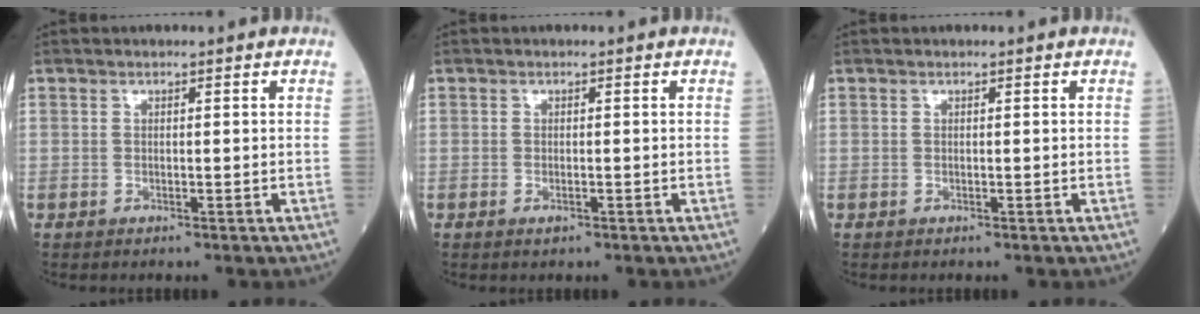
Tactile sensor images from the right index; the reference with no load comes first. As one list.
[{"total": 0.9, "force": [-0.4, 0.4, 0.7], "torque": [-0.014, -0.002, -0.005]}, {"total": 0.0}]